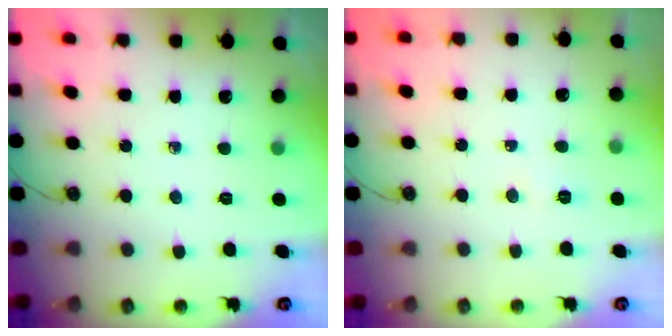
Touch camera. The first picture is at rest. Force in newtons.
{"total": 4.1, "press": 4.0, "slide": 0.4}